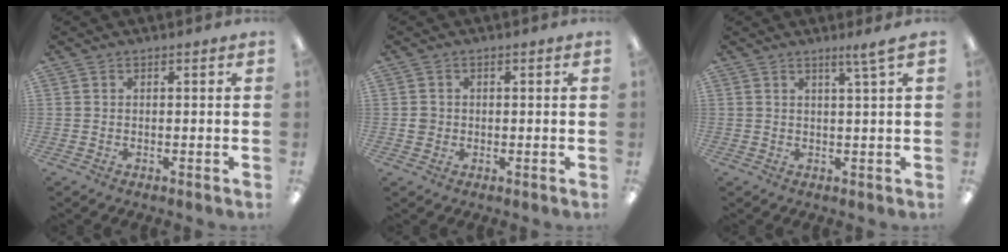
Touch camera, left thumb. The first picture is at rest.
{"total": 2.7, "force": [-0.2, 2.6, 0.5], "torque": [-0.003, 0.001, -0.006]}
{"total": 2.6, "force": [2.0, -0.3, 1.7], "torque": [-0.037, -0.007, 0.035]}